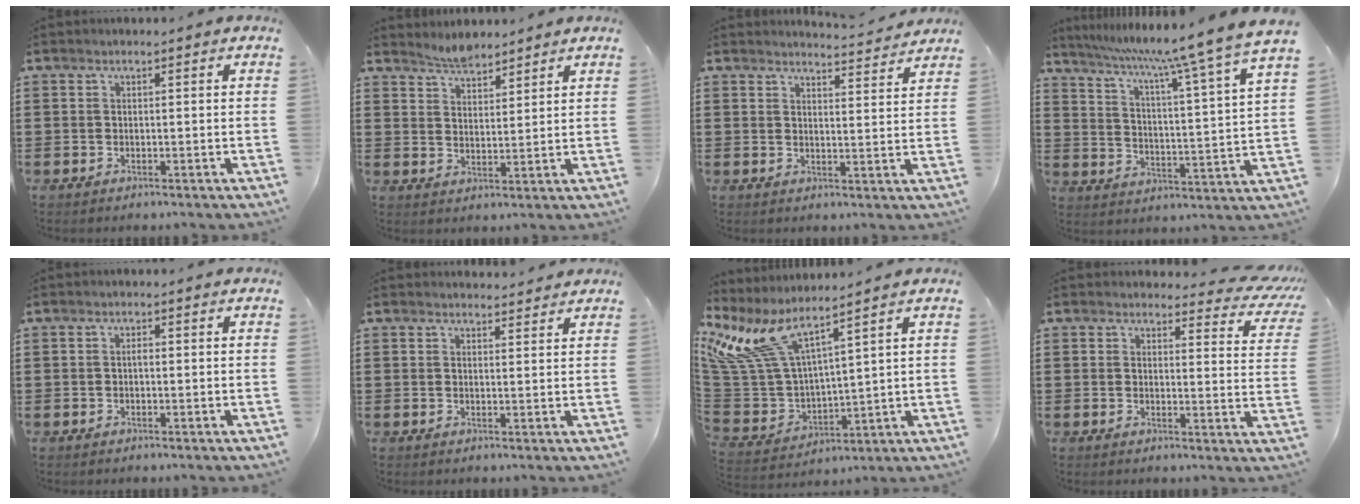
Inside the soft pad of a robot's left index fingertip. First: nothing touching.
{"total": 3.4, "force": [3.3, 0.4, -0.1], "torque": [-0.009, -0.006, 0.065]}
{"total": 3.5, "force": [3.5, -0.3, 0.4], "torque": [-0.012, -0.026, 0.060]}
{"total": 7.8, "force": [6.5, -1.6, 4.0], "torque": [-0.096, -0.057, 0.095]}
{"total": 0.8, "force": [-0.1, 0.4, 0.7], "torque": [-0.016, 0.000, -0.001]}
{"total": 2.0, "force": [2.0, 0.2, 0.1], "torque": [-0.008, -0.002, 0.039]}
{"total": 10.2, "force": [6.9, 3.2, 6.8], "torque": [-0.195, -0.055, 0.114]}
{"total": 3.9, "force": [3.4, 1.2, 1.5], "torque": [-0.028, -0.018, 0.057]}